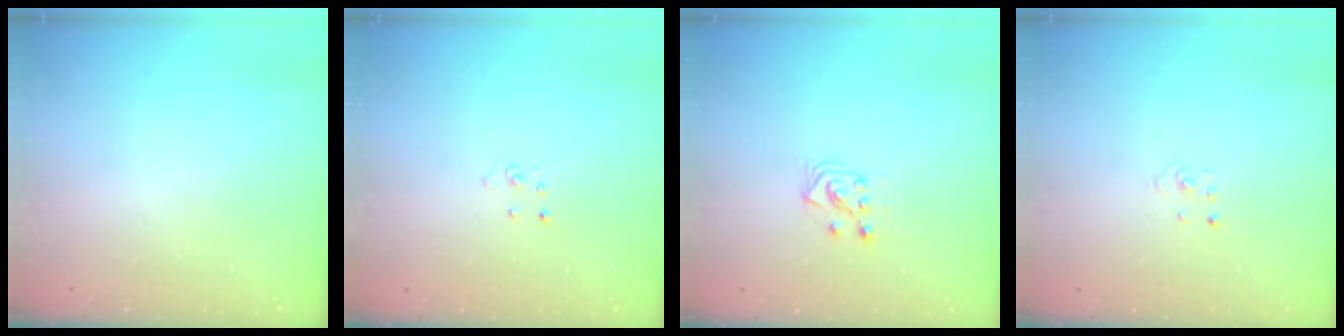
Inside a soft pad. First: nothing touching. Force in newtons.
{"total": 2.8, "press": 2.8, "slide": 0.2}
{"total": 3.9, "press": 3.8, "slide": 0.8}
{"total": 0.9, "press": 0.9, "slide": 0.1}